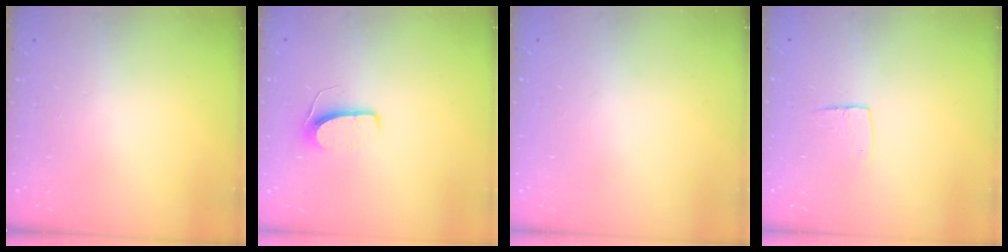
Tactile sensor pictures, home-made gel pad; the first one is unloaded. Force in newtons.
{"total": 6.5, "press": 6.5, "slide": 0.4}
{"total": 0.0}
{"total": 5.3, "press": 5.3, "slide": 0.4}